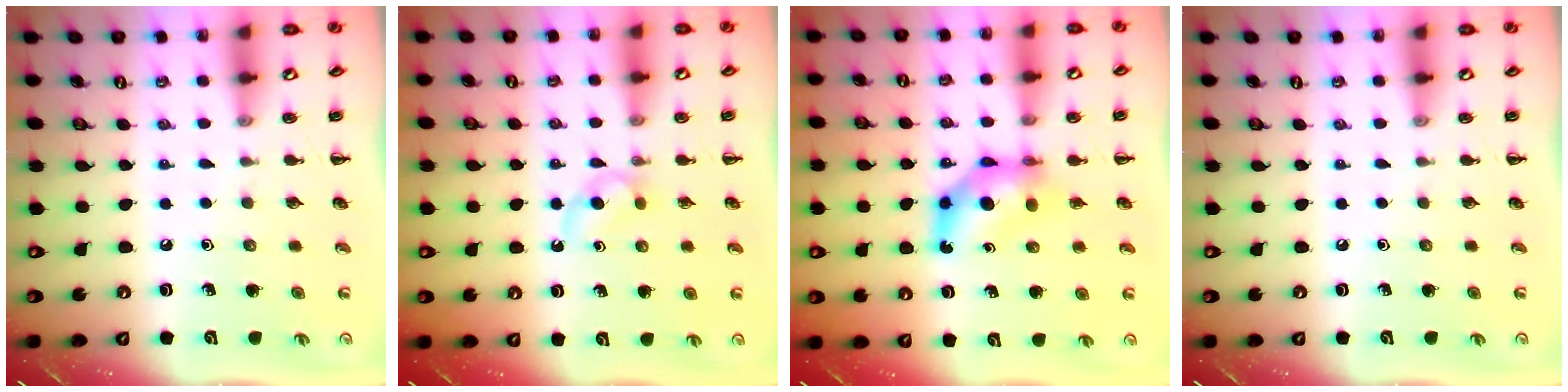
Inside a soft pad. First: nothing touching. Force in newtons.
{"total": 3.0, "press": 2.8, "slide": 1.1}
{"total": 7.1, "press": 7.0, "slide": 1.0}
{"total": 0.0}